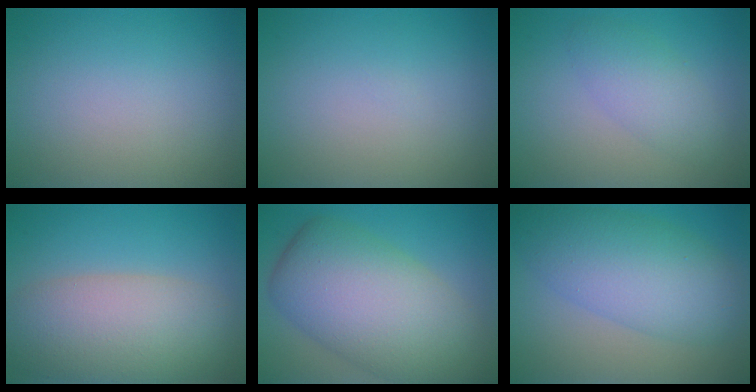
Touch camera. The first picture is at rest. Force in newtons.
{"total": 0.0}
{"total": 2.9, "press": 2.9, "slide": 0.1}
{"total": 8.3, "press": 8.3, "slide": 0.5}
{"total": 11.1, "press": 11.1, "slide": 0.5}
{"total": 7.5, "press": 7.5, "slide": 0.2}